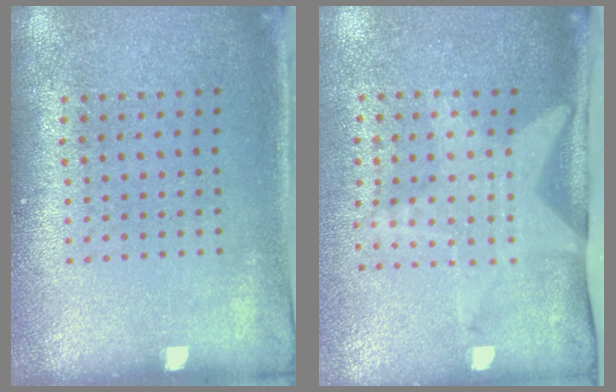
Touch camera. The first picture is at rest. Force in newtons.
{"total": 2.1, "press": 1.6, "slide": 1.3}